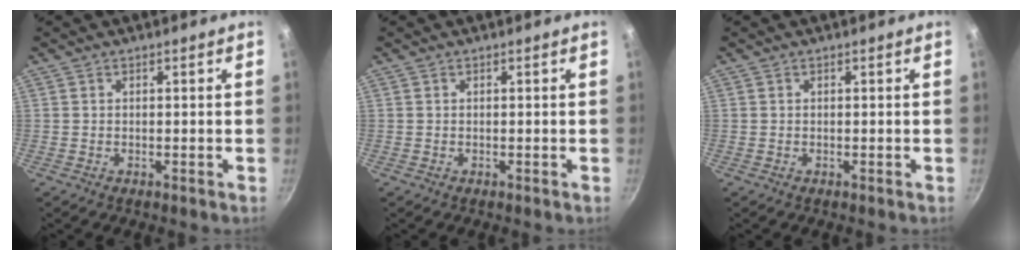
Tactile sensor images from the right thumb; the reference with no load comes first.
{"total": 0.0}
{"total": 0.0}